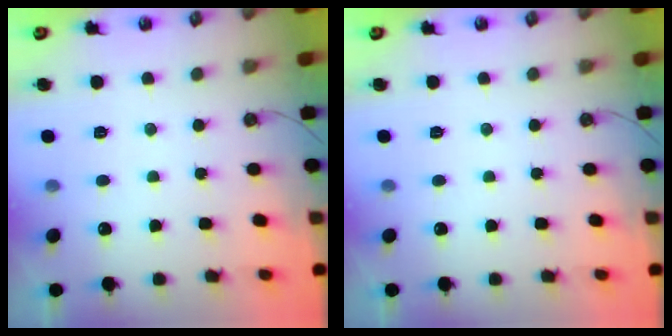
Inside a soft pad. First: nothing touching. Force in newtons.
{"total": 0.0}